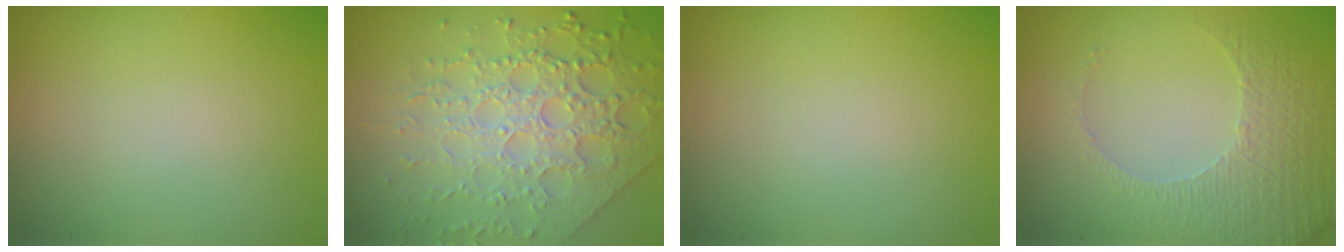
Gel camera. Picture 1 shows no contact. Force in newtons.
{"total": 7.3, "press": 5.3, "slide": 4.9}
{"total": 0.0}
{"total": 4.8, "press": 3.5, "slide": 3.4}